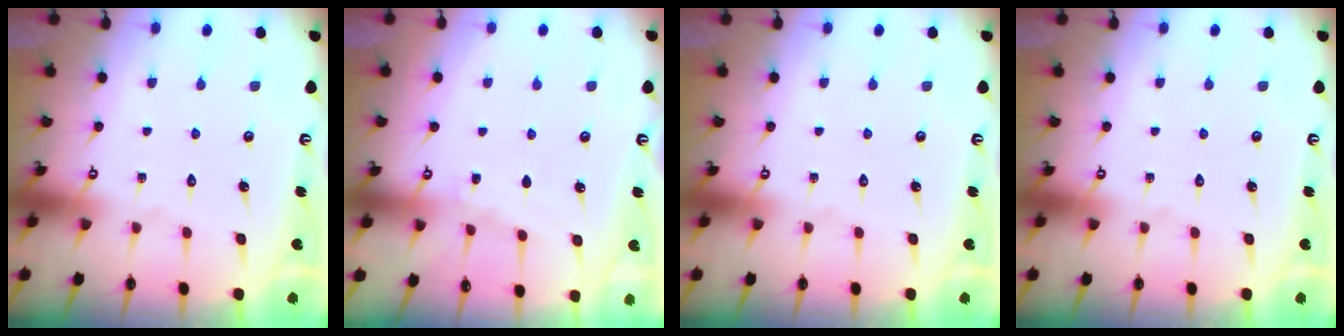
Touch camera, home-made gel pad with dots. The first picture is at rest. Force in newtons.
{"total": 3.4, "press": 3.4, "slide": 0.4}
{"total": 0.0}
{"total": 0.0}